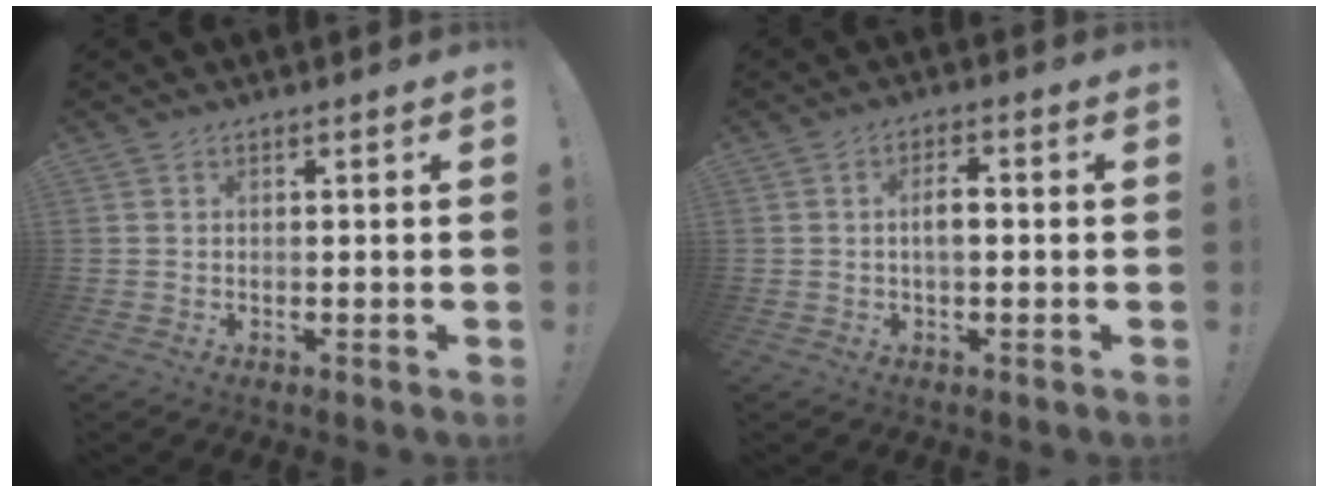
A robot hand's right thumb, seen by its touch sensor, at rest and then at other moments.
{"total": 4.3, "force": [-0.3, 1.9, 3.8], "torque": [-0.062, 0.009, -0.008]}